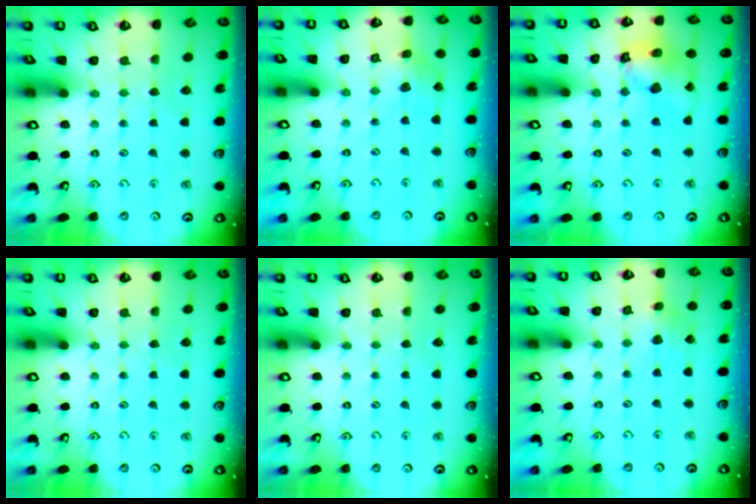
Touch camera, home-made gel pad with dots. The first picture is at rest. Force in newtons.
{"total": 2.8, "press": 2.8, "slide": 0.1}
{"total": 13.5, "press": 13.4, "slide": 1.8}
{"total": 0.0}
{"total": 0.0}
{"total": 2.6, "press": 2.6, "slide": 0.5}